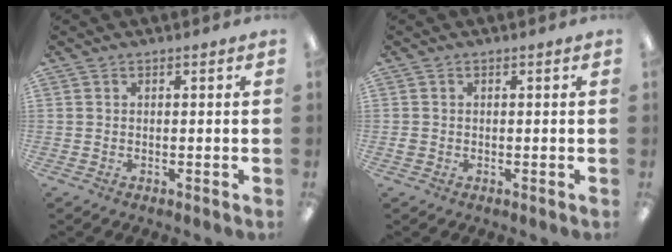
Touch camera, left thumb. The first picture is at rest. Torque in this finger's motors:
{"motor_torque": [-0.12, 0.19, 0.18, 0.06, -0.01]}